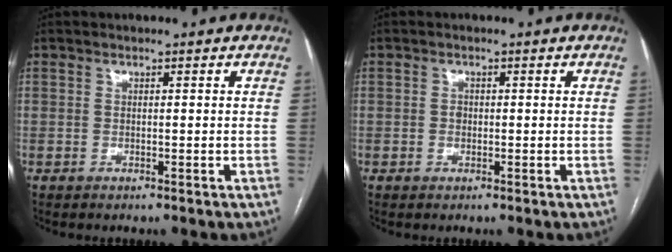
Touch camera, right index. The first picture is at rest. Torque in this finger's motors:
{"motor_torque": [0.39, 0.09, 0.10, 0.03]}